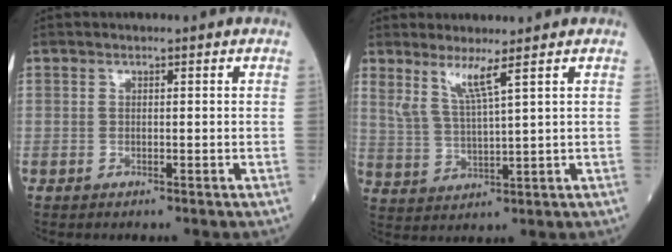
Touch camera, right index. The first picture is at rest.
{"total": 5.1, "force": [3.3, -0.5, 3.9], "torque": [-0.081, -0.012, 0.068]}